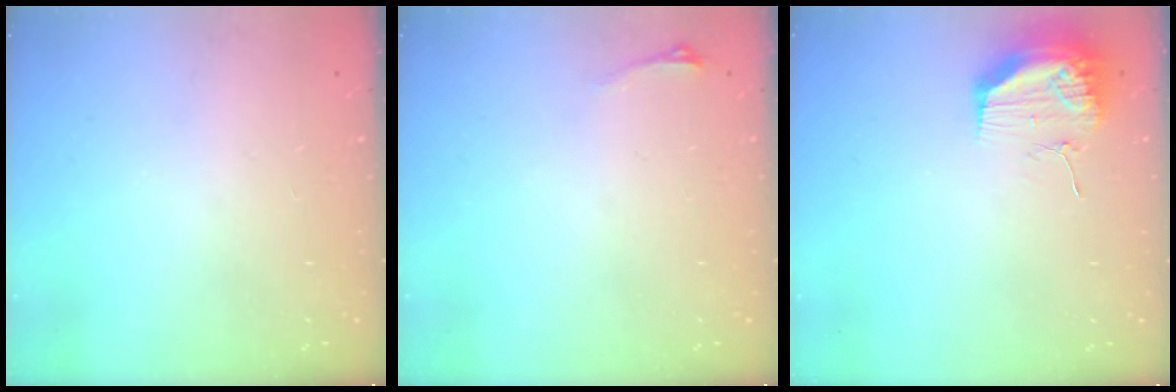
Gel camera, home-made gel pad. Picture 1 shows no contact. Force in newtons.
{"total": 2.9, "press": 2.6, "slide": 1.5}
{"total": 17.9, "press": 13.8, "slide": 11.4}